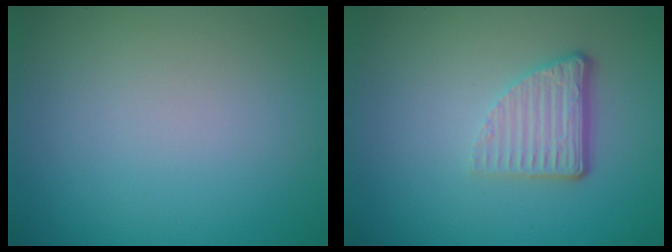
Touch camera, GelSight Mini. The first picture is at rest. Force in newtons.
{"total": 3.7, "press": 2.5, "slide": 2.8}